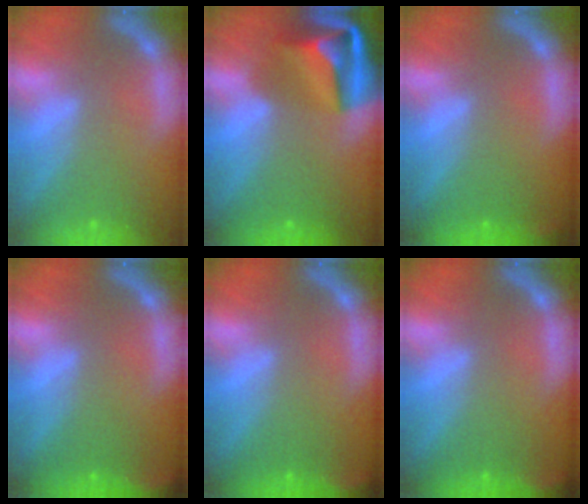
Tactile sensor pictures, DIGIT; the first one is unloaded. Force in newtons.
{"total": 10.1}
{"total": 0.9}
{"total": 2.9}
{"total": 2.4}
{"total": 2.4}